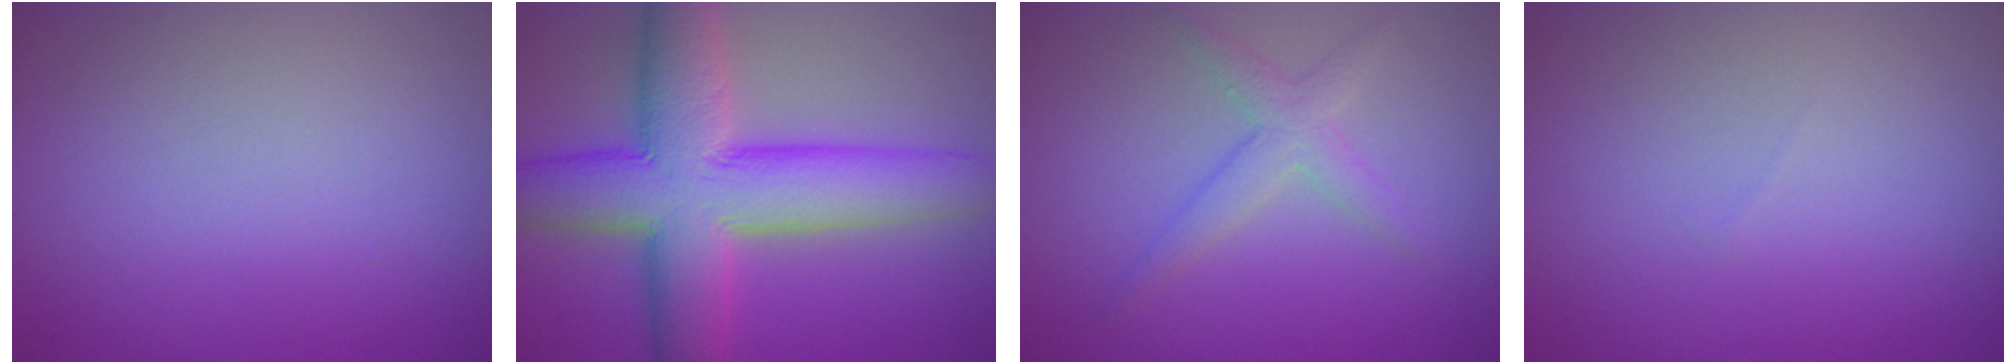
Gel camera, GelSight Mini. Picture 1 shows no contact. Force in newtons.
{"total": 11.5, "press": 11.5, "slide": 0.3}
{"total": 2.5, "press": 2.5, "slide": 0.1}
{"total": 0.0}